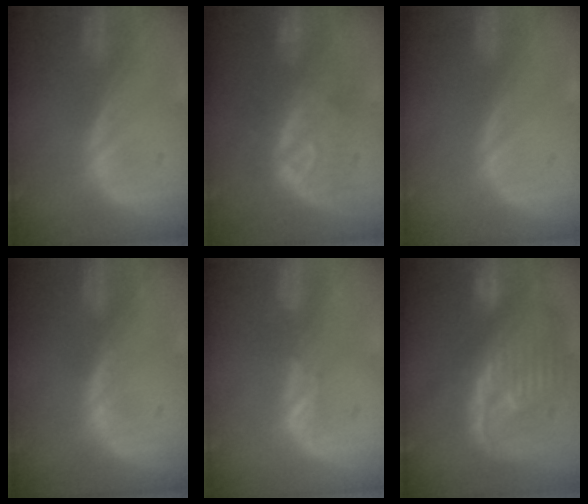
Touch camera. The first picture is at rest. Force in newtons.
{"total": 8.2, "press": 8.2, "slide": 0.2}
{"total": 0.0}
{"total": 0.8, "press": 0.7, "slide": 0.2}
{"total": 1.9, "press": 1.8, "slide": 0.7}
{"total": 12.4, "press": 10.6, "slide": 6.4}